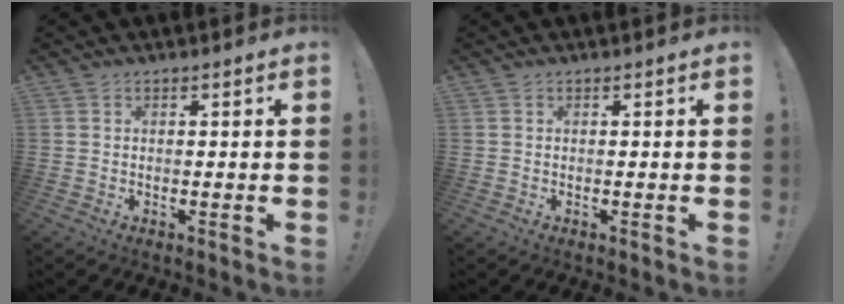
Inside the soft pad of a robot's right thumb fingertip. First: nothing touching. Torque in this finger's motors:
{"motor_torque": [-0.11, -0.02, 0.00, 0.00, 0.00]}